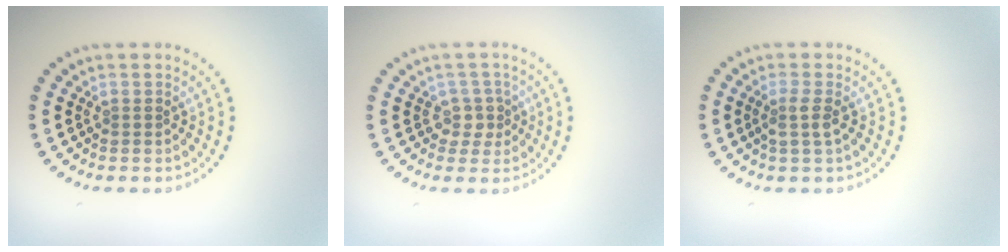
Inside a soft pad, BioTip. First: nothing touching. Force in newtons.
{"total": 2.0, "press": 1.6, "slide": 1.2}
{"total": 1.6, "press": 1.3, "slide": 1.0}